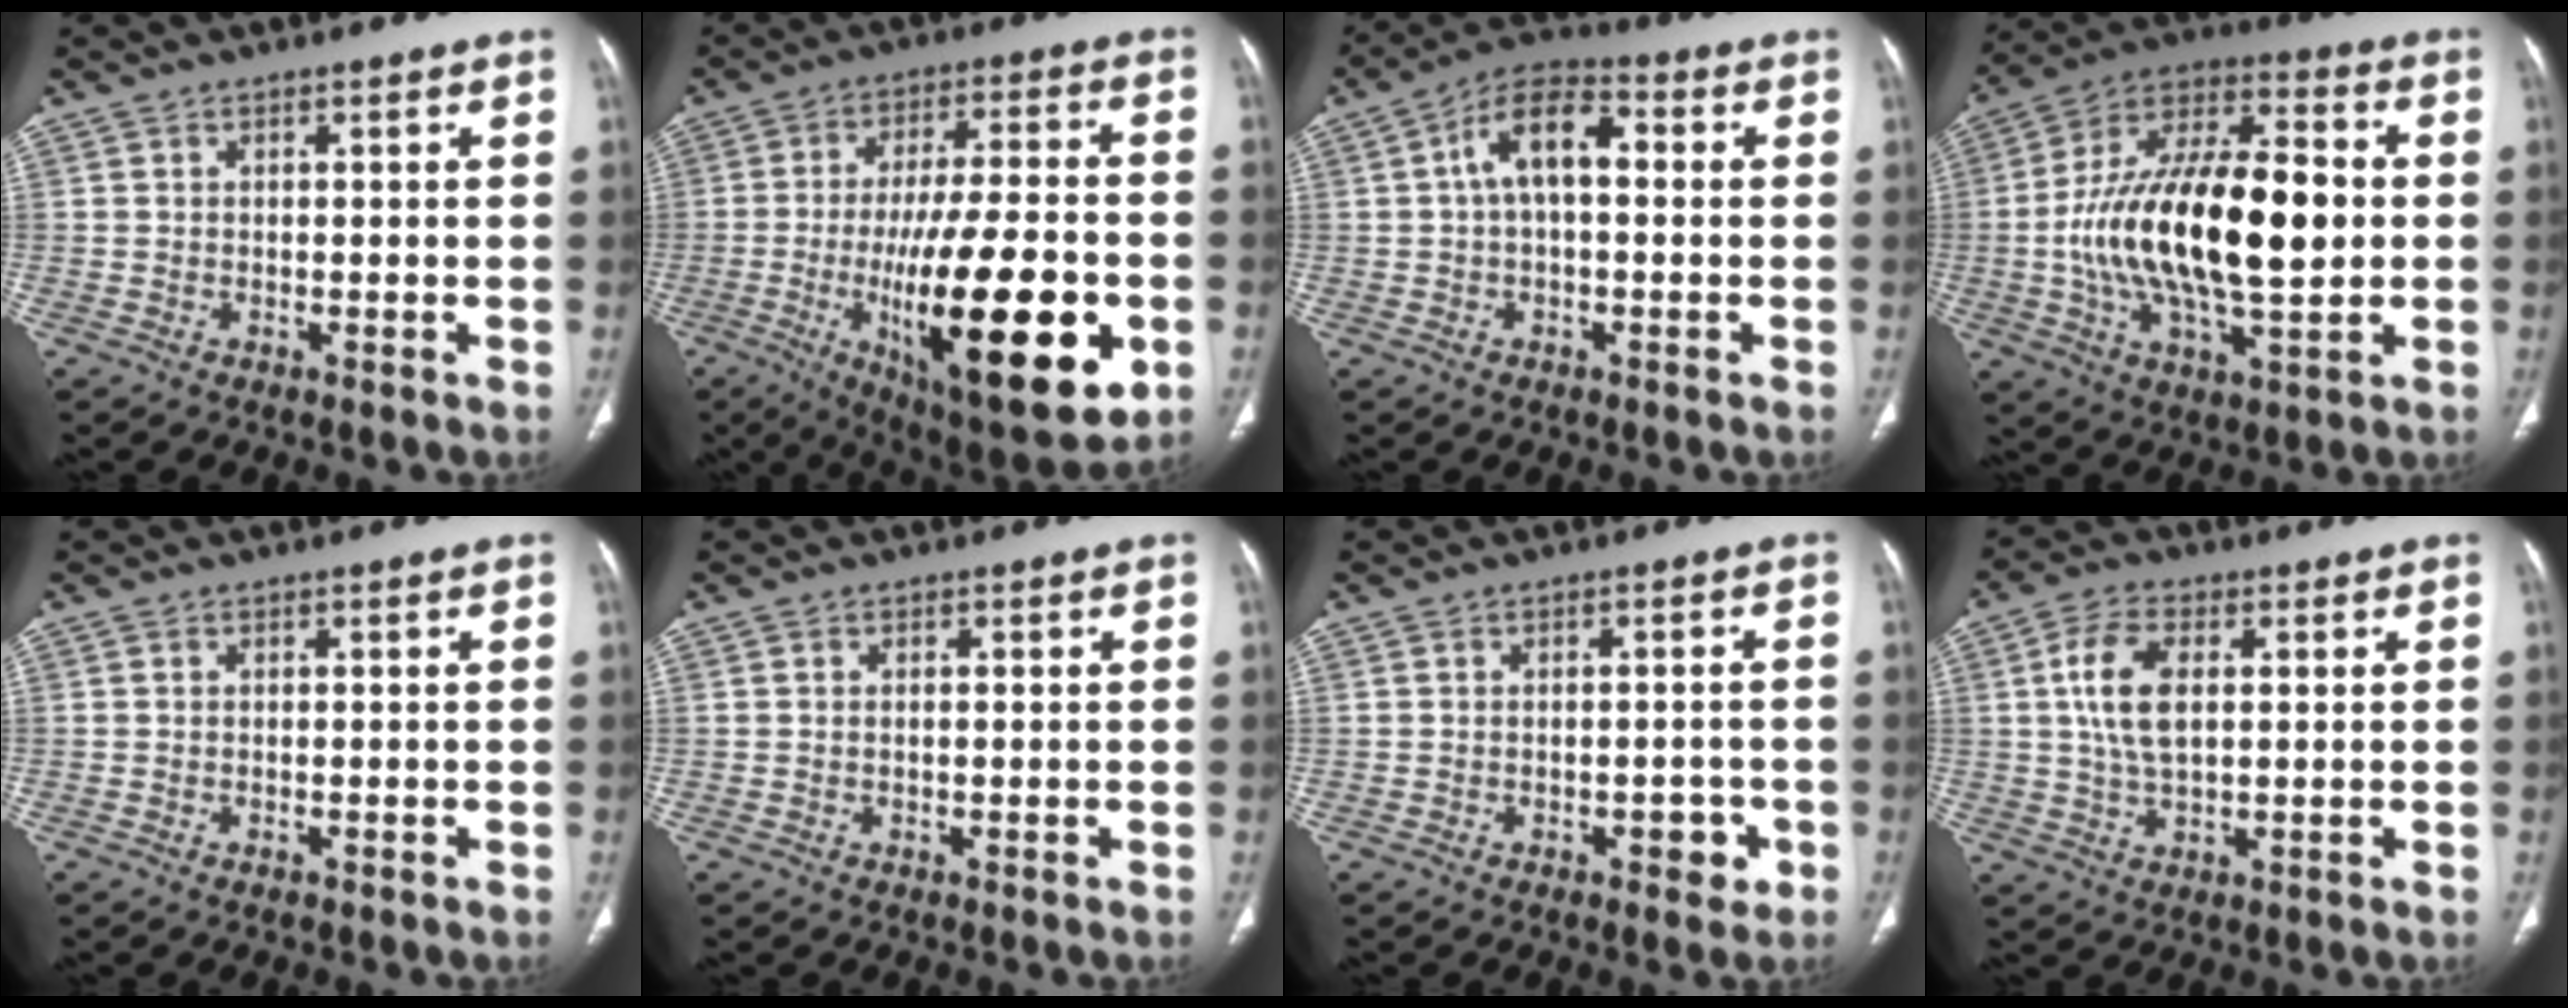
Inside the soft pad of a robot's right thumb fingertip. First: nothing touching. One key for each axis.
{"total": 26.7, "fx": -6.8, "fy": 8.2, "fz": 24.4, "tx": -0.377, "ty": -0.004, "tz": -0.087}
{"total": 9.5, "fx": 1.0, "fy": 5.0, "fz": 8.0, "tx": -0.137, "ty": 0.033, "tz": 0.008}
{"total": 25.2, "fx": -0.7, "fy": 11.0, "fz": 22.7, "tx": -0.409, "ty": 0.020, "tz": -0.012}
{"total": 0.0}
{"total": 0.0}
{"total": 3.3, "fx": -1.4, "fy": 1.8, "fz": 2.4, "tx": -0.017, "ty": 0.010, "tz": -0.013}
{"total": 8.5, "fx": 1.6, "fy": 4.4, "fz": 7.1, "tx": -0.142, "ty": 0.002, "tz": 0.032}